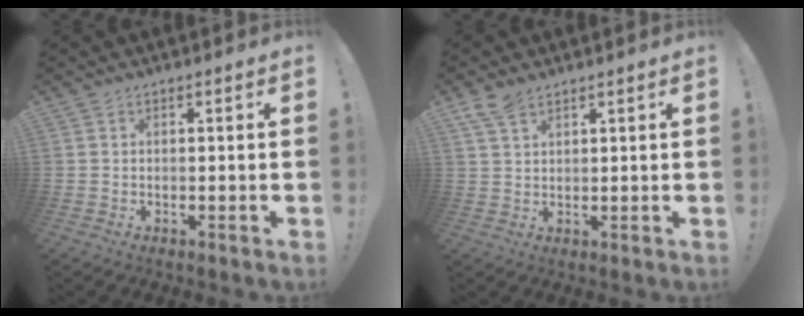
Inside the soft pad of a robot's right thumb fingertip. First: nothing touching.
{"total": 5.2, "force": [3.7, 2.3, 2.8], "torque": [-0.049, -0.017, 0.070]}